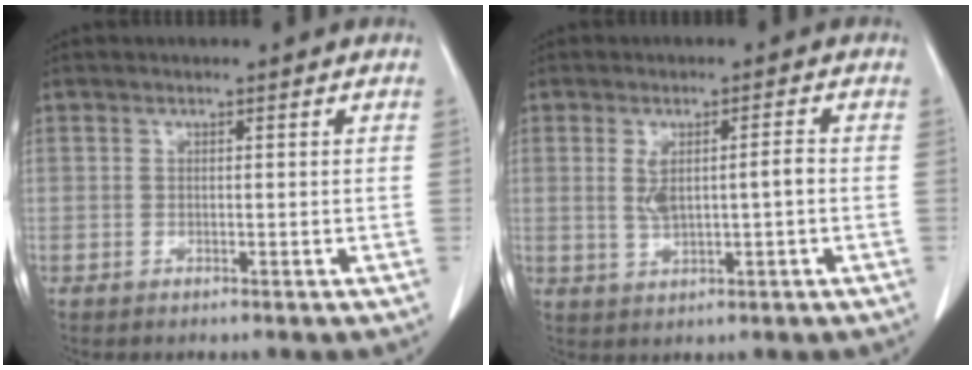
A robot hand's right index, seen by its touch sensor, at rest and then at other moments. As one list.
[{"total": 3.9, "force": [0.2, 0.9, 3.8], "torque": [-0.071, 0.006, 0.009]}]